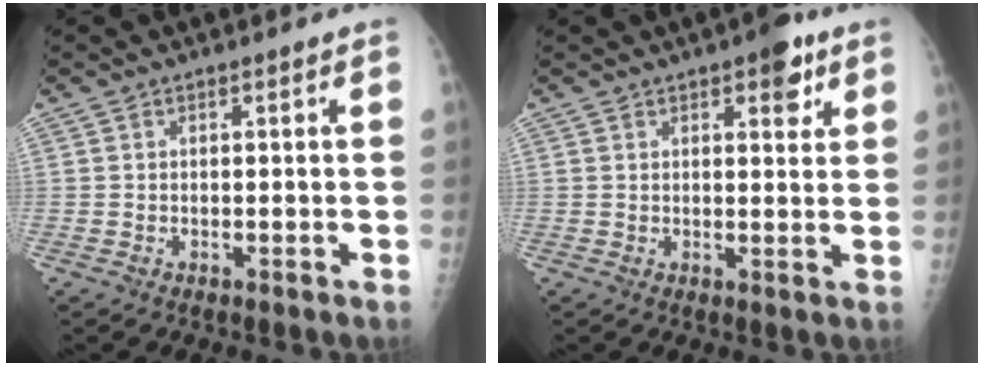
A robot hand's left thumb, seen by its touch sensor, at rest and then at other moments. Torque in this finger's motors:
{"motor_torque": [0.94, 0.86, 0.51, -0.36, 0.18]}